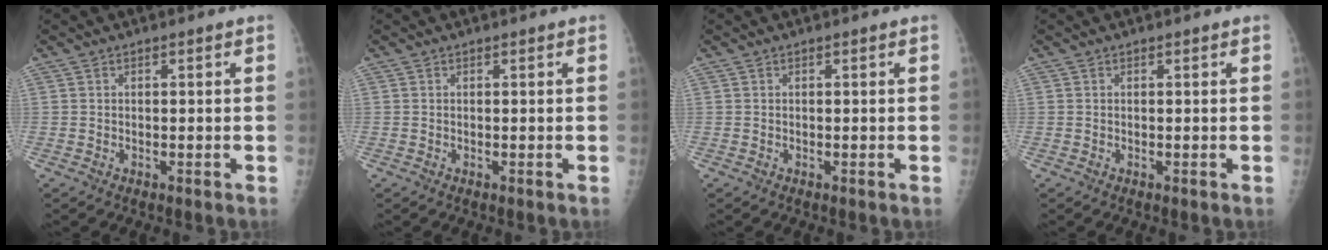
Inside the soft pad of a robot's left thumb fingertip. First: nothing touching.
{"total": 0.0}
{"total": 0.0}
{"total": 0.0}